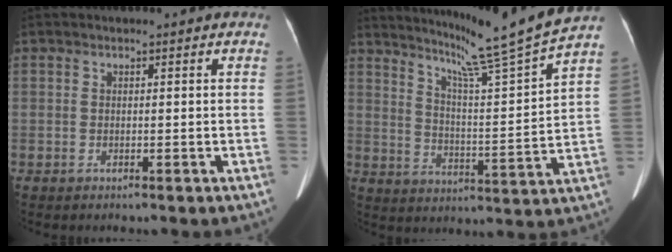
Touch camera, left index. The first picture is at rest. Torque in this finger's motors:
{"motor_torque": [0.03, -0.66, -0.14, 0.00]}